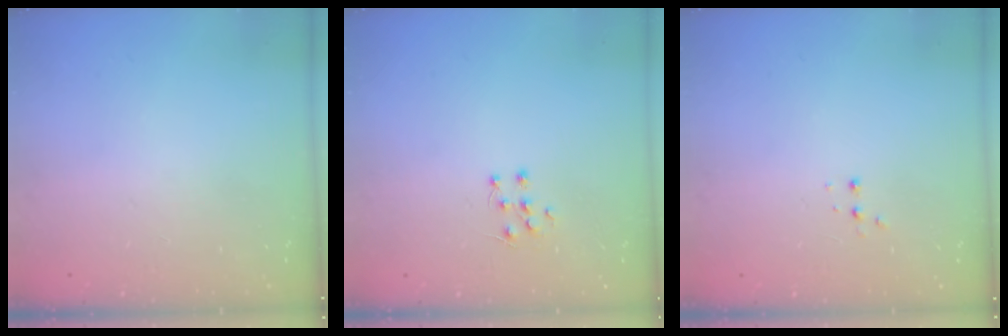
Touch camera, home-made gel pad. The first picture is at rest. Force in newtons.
{"total": 4.9, "press": 4.9, "slide": 0.4}
{"total": 3.0, "press": 2.9, "slide": 0.7}